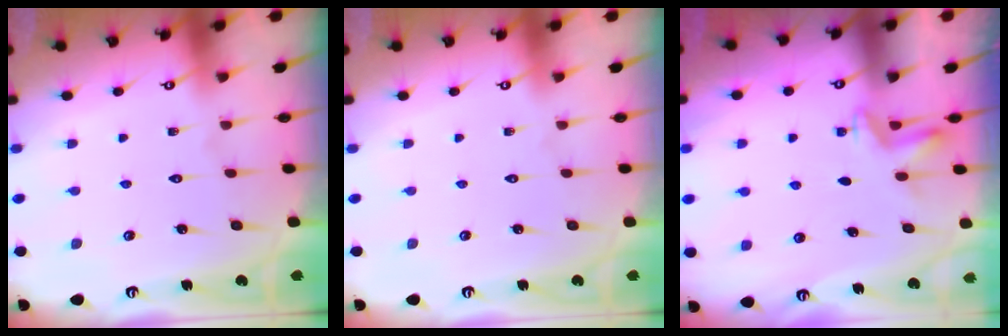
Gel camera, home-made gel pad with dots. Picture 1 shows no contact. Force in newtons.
{"total": 0.0}
{"total": 2.8, "press": 2.7, "slide": 0.9}